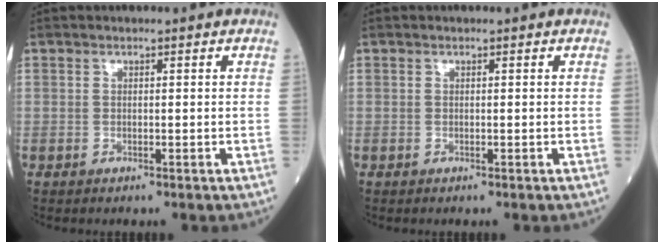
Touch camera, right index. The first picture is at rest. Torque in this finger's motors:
{"motor_torque": [0.03, 0.03, 0.00, 0.00]}